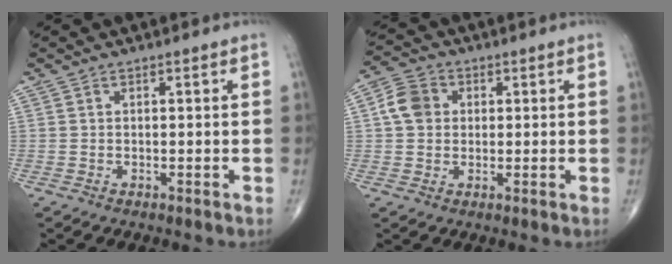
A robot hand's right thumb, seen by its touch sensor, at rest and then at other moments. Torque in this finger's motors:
{"motor_torque": [-0.46, 0.56, 0.05, -0.06, 0.06]}